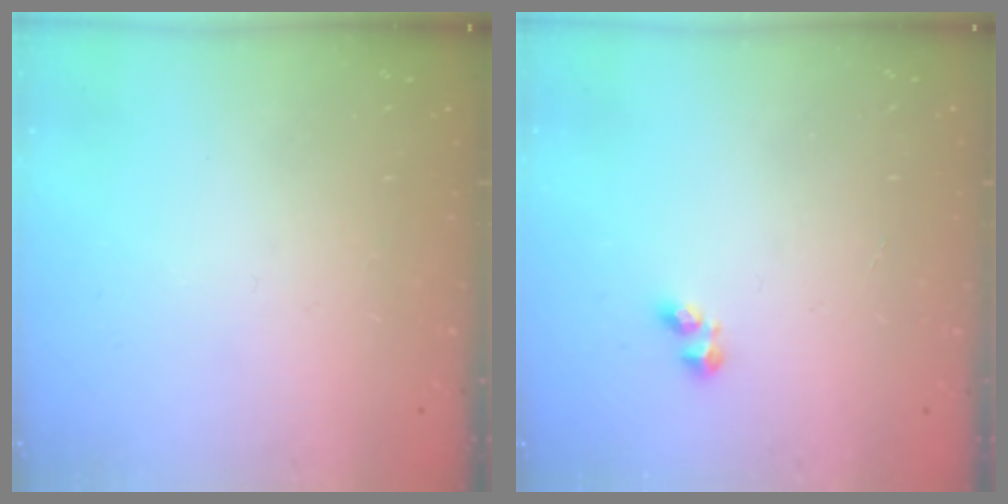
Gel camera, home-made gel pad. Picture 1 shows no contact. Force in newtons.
{"total": 2.5, "press": 2.3, "slide": 0.9}